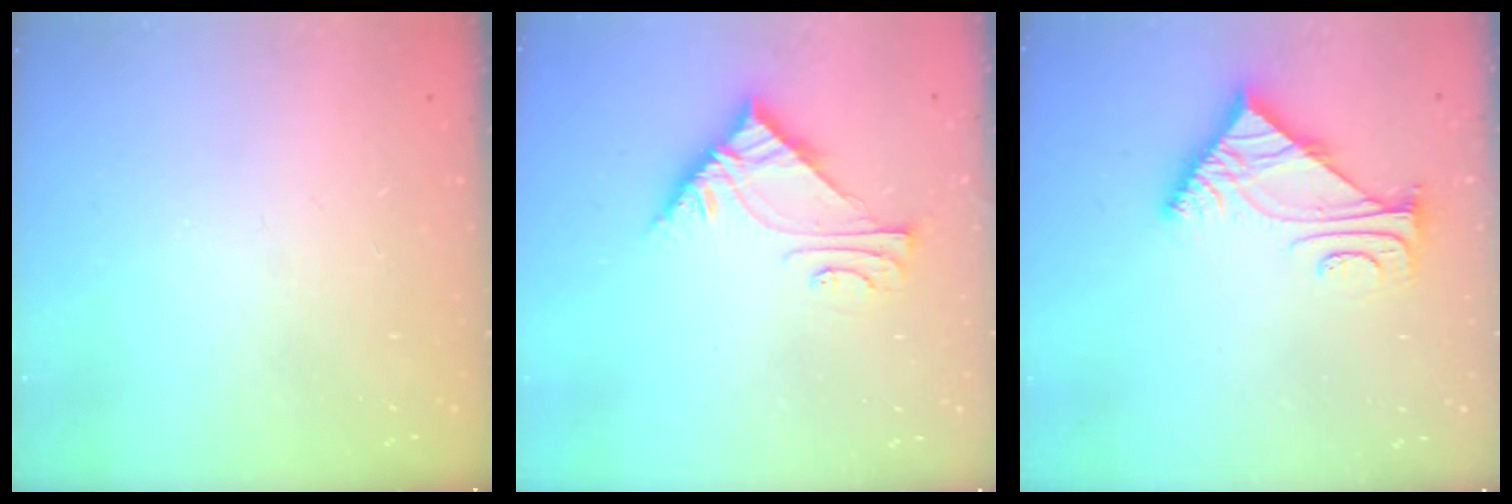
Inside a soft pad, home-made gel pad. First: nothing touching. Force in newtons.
{"total": 6.7, "press": 6.7, "slide": 0.3}
{"total": 5.3, "press": 5.2, "slide": 0.7}